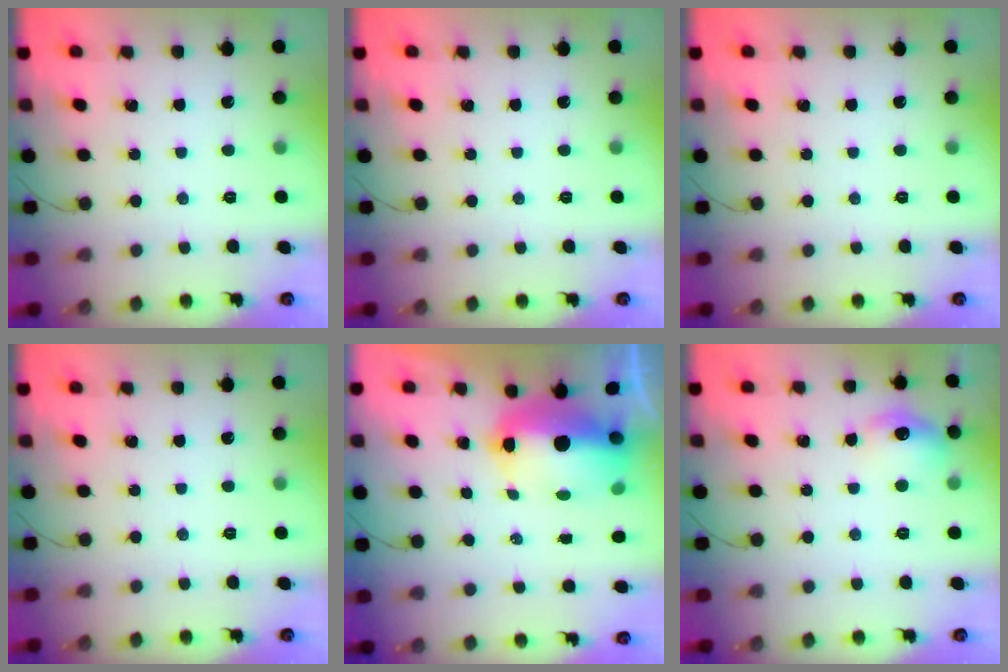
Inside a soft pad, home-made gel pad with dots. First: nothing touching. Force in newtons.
{"total": 0.0}
{"total": 0.0}
{"total": 0.0}
{"total": 11.8, "press": 11.5, "slide": 2.3}
{"total": 9.9, "press": 9.8, "slide": 1.0}